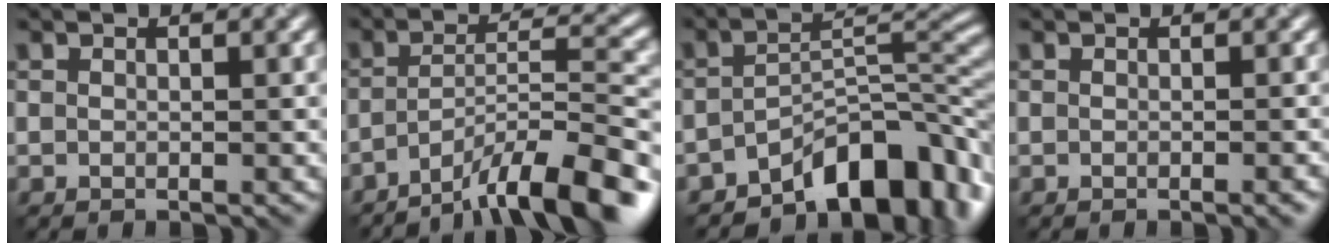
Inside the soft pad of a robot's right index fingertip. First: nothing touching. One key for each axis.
{"total": 10.1, "fx": -7.1, "fy": 2.0, "fz": 6.9, "tx": -0.095, "ty": 0.016, "tz": -0.120}
{"total": 8.5, "fx": -5.8, "fy": 3.5, "fz": 5.1, "tx": -0.053, "ty": 0.004, "tz": -0.098}
{"total": 1.2, "fx": -0.5, "fy": 0.3, "fz": 1.1, "tx": -0.015, "ty": -0.003, "tz": -0.003}